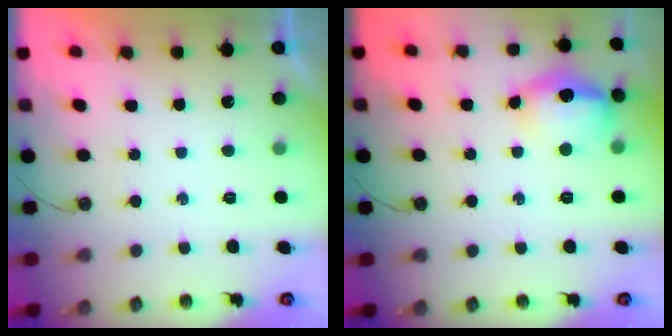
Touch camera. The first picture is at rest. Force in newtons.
{"total": 14.3, "press": 14.3, "slide": 1.3}